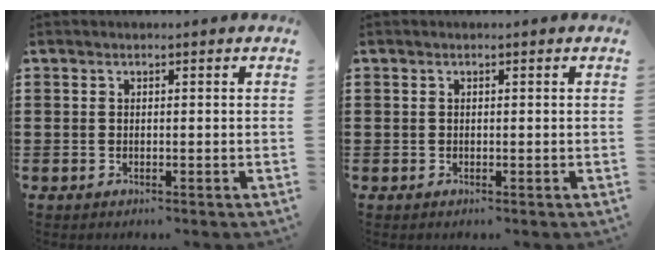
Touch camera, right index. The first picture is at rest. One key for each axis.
{"total": 0.0}